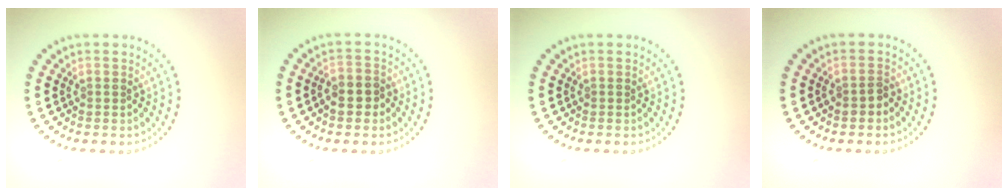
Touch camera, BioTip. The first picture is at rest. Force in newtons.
{"total": 2.3, "press": 2.2, "slide": 0.8}
{"total": 0.0}
{"total": 1.1, "press": 1.1, "slide": 0.4}